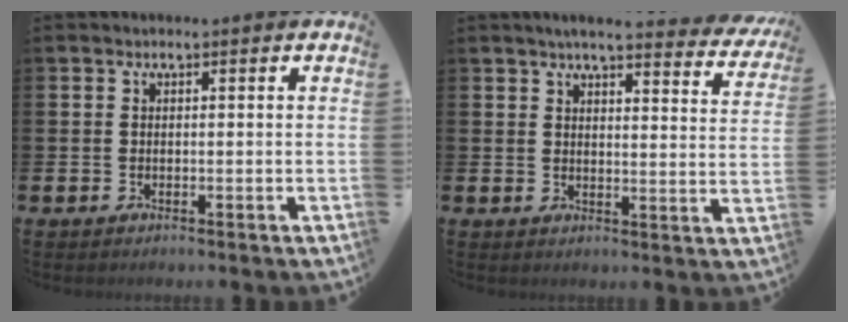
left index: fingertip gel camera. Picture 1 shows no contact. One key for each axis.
{"total": 4.4, "fx": 4.1, "fy": 0.2, "fz": 1.7, "tx": -0.039, "ty": -0.027, "tz": 0.066}